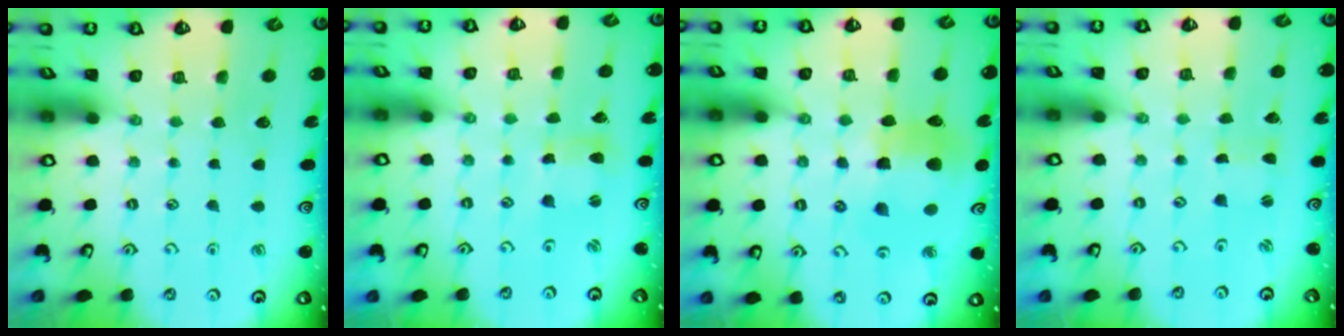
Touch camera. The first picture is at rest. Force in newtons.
{"total": 2.6, "press": 2.5, "slide": 0.3}
{"total": 12.8, "press": 12.7, "slide": 2.0}
{"total": 0.0}